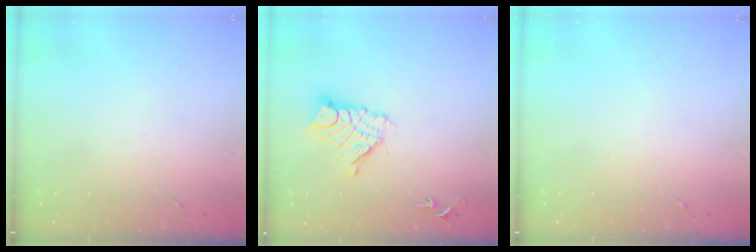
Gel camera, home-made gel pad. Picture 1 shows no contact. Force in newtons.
{"total": 11.9, "press": 11.9, "slide": 1.1}
{"total": 0.0}